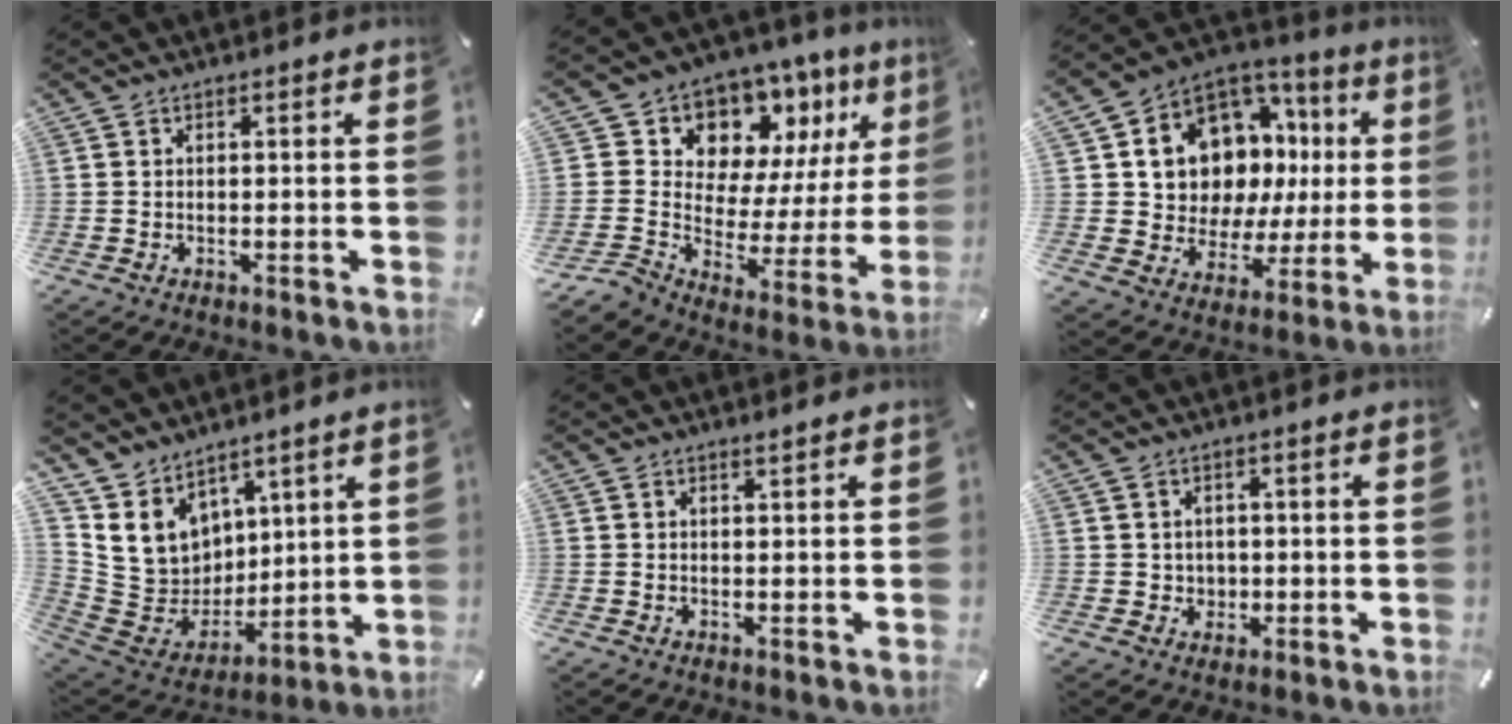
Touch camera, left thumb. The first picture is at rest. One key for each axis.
{"total": 11.7, "fx": 7.5, "fy": 8.8, "fz": 1.9, "tx": -0.029, "ty": -0.094, "tz": 0.142}
{"total": 11.3, "fx": 4.8, "fy": 9.3, "fz": 4.3, "tx": -0.076, "ty": -0.068, "tz": 0.095}
{"total": 11.4, "fx": 6.5, "fy": 9.3, "fz": 0.8, "tx": -0.039, "ty": -0.071, "tz": 0.141}
{"total": 0.7, "fx": 0.6, "fy": -0.1, "fz": 0.2, "tx": -0.005, "ty": -0.002, "tz": 0.012}
{"total": 2.8, "fx": 0.2, "fy": 2.8, "fz": 0.0, "tx": 0.001, "ty": 0.002, "tz": 0.001}